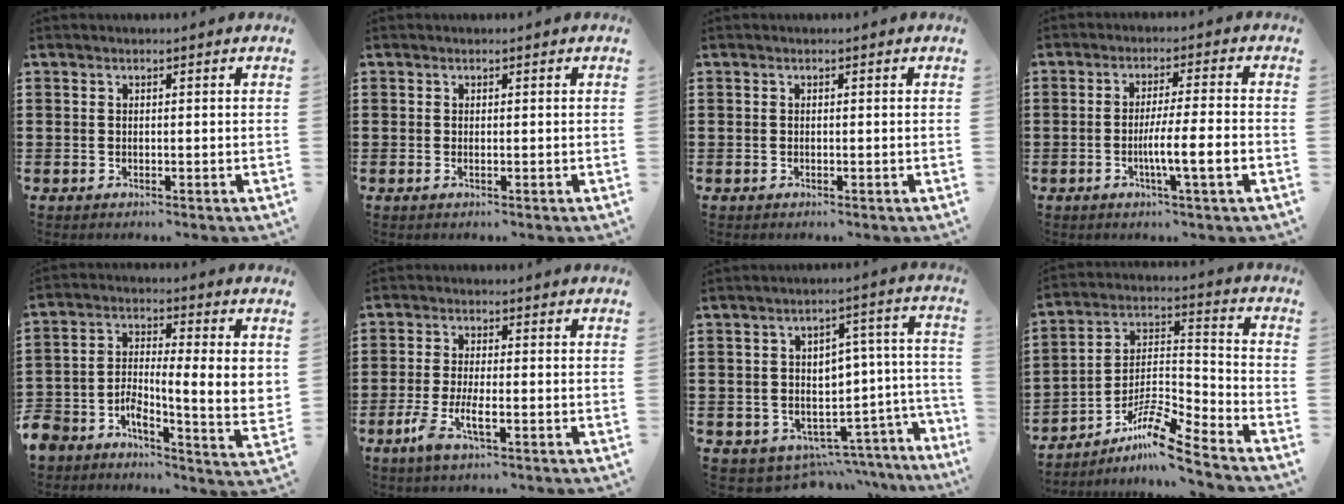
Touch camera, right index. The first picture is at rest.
{"total": 0.0}
{"total": 0.0}
{"total": 6.3, "force": [-2.0, -0.1, 5.9], "torque": [-0.099, -0.008, -0.035]}
{"total": 7.5, "force": [-2.0, 2.5, 6.8], "torque": [-0.144, -0.012, -0.039]}
{"total": 5.0, "force": [-2.2, 1.0, 4.4], "torque": [-0.099, -0.012, -0.046]}
{"total": 4.2, "force": [-2.7, 3.2, 0.6], "torque": [-0.029, -0.013, -0.046]}
{"total": 9.1, "force": [-7.4, 1.2, 5.1], "torque": [-0.107, 0.001, -0.150]}